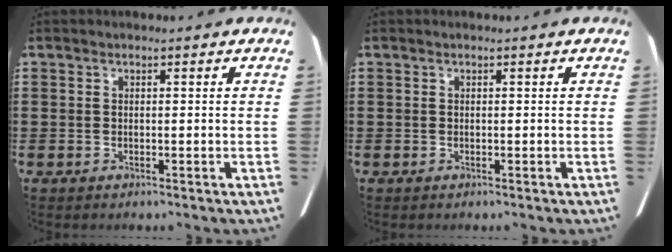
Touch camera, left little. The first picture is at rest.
{"total": 0.0}